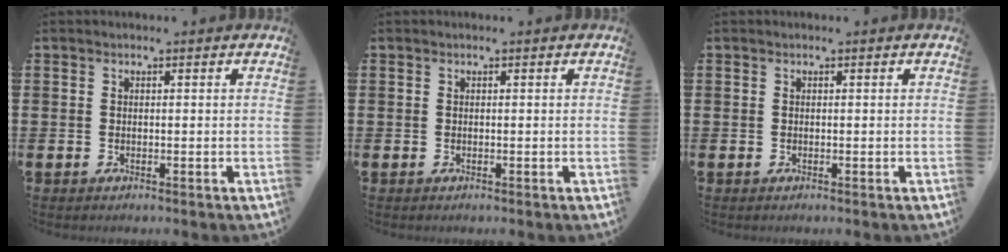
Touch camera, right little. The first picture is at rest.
{"total": 0.0}
{"total": 0.0}